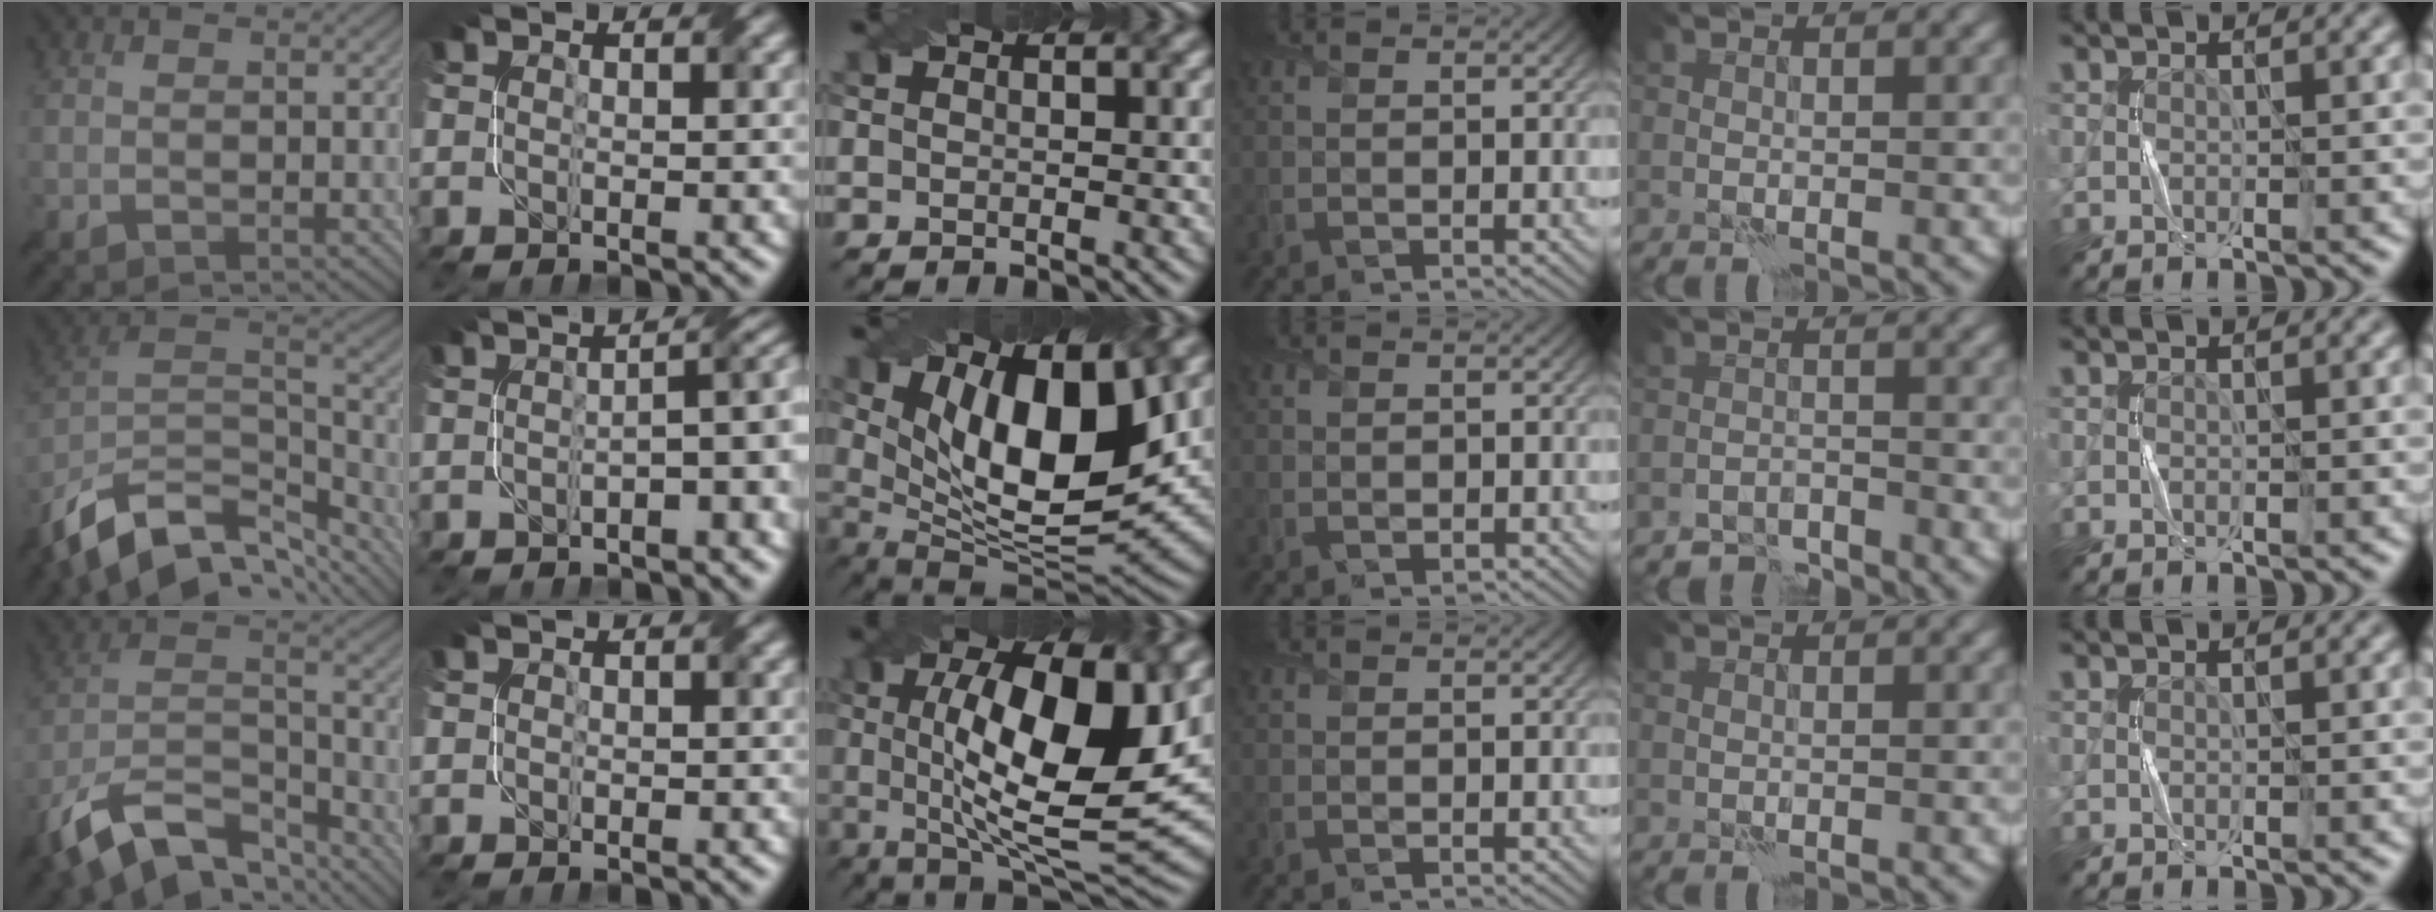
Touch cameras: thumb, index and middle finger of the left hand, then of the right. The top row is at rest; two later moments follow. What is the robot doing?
{"motion": "twist", "object": "screw"}